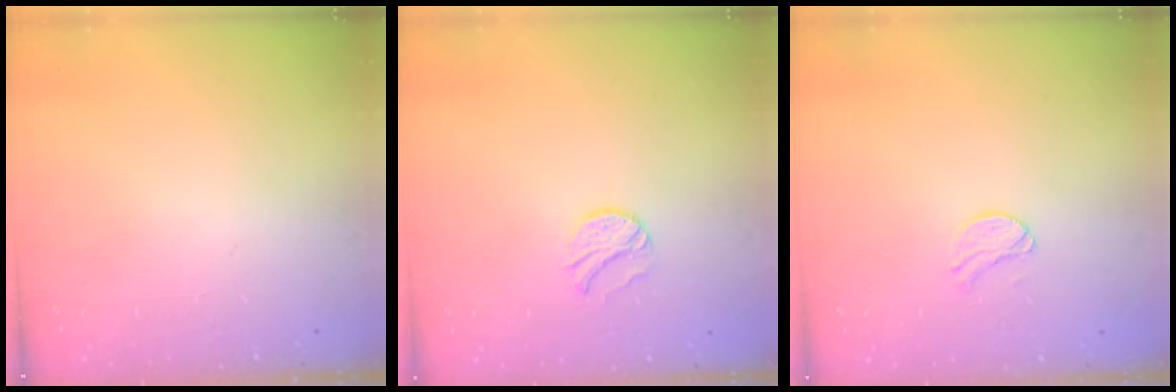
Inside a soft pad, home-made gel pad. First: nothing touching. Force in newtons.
{"total": 9.4, "press": 9.4, "slide": 0.5}
{"total": 7.5, "press": 7.4, "slide": 0.5}